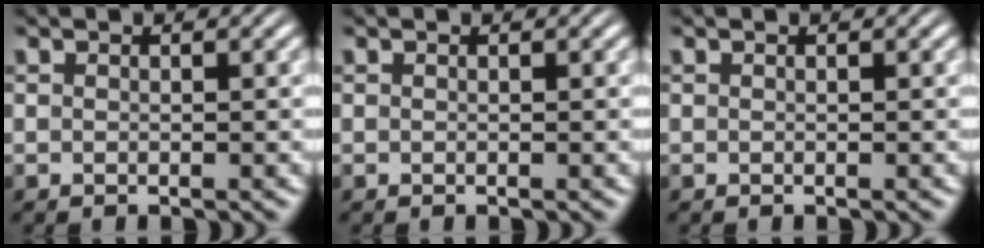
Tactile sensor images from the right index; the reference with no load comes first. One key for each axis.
{"total": 0.0}
{"total": 0.0}